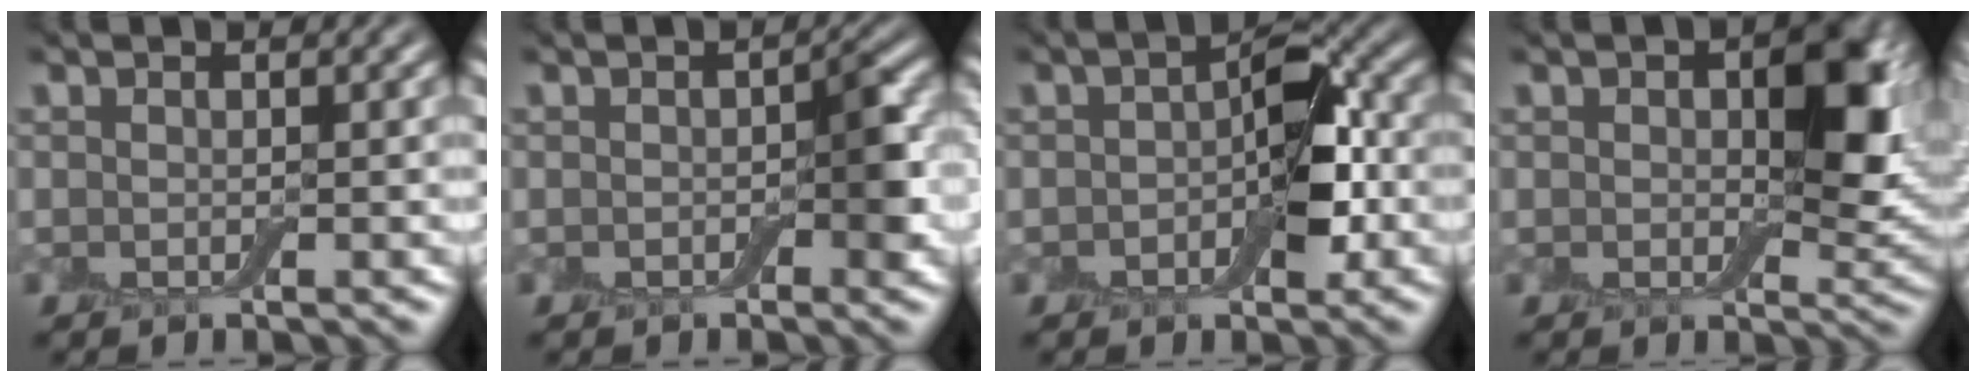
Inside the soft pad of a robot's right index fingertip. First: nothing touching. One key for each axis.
{"total": 2.5, "fx": -0.4, "fy": 1.5, "fz": 2.0, "tx": -0.023, "ty": 0.001, "tz": -0.008}
{"total": 5.3, "fx": -0.5, "fy": 2.9, "fz": 4.3, "tx": -0.059, "ty": 0.005, "tz": -0.014}
{"total": 6.4, "fx": 1.3, "fy": 3.6, "fz": 5.2, "tx": -0.068, "ty": -0.001, "tz": 0.021}